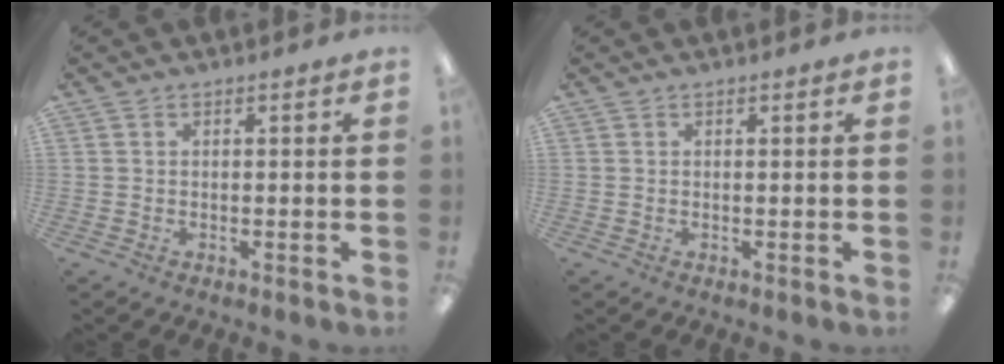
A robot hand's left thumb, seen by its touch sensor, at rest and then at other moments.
{"total": 0.0}